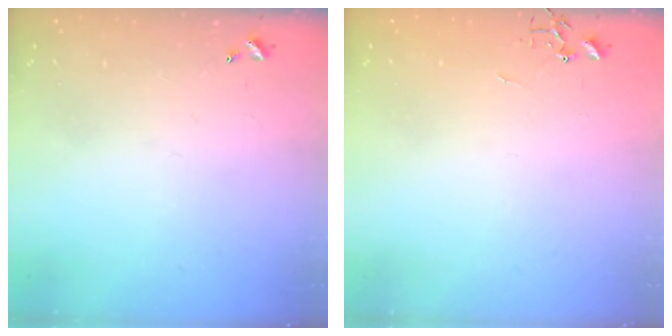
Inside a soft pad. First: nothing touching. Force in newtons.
{"total": 0.0}